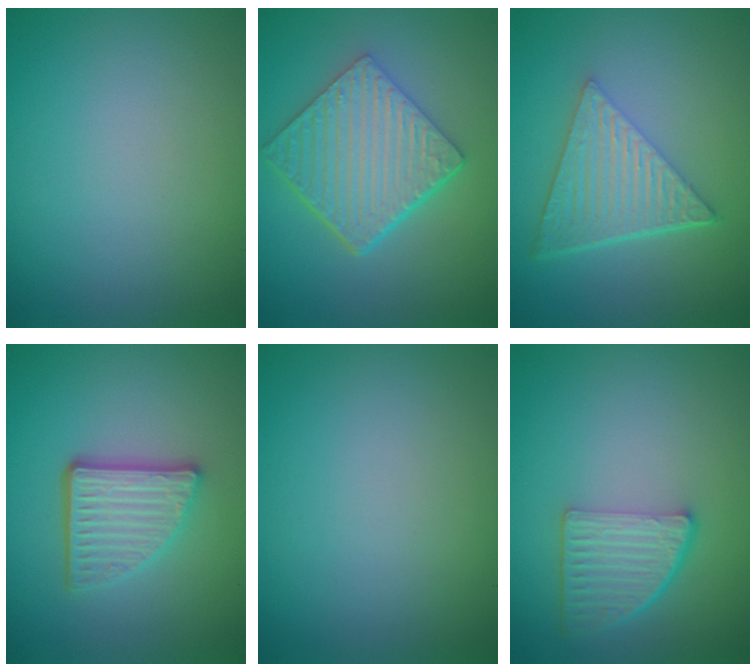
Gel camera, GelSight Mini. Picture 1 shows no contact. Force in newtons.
{"total": 6.4, "press": 4.6, "slide": 4.4}
{"total": 6.3, "press": 4.2, "slide": 4.7}
{"total": 4.5, "press": 3.4, "slide": 3.0}
{"total": 0.0}
{"total": 4.5, "press": 3.4, "slide": 3.0}